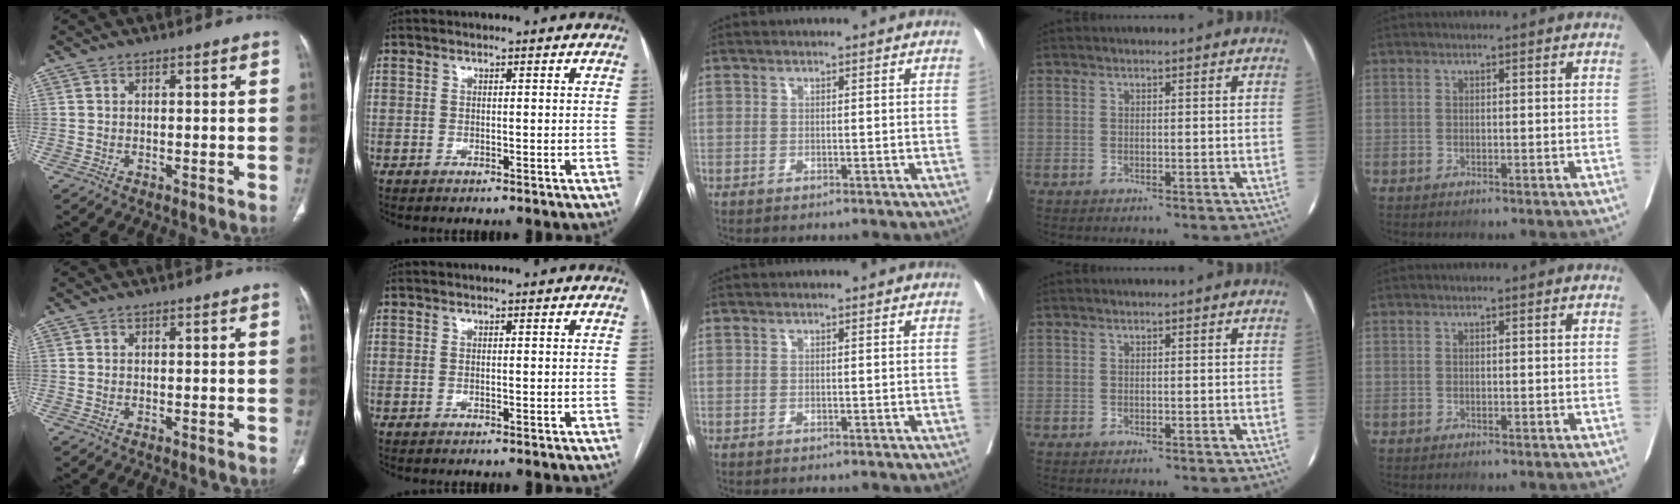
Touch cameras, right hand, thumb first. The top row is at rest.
{}